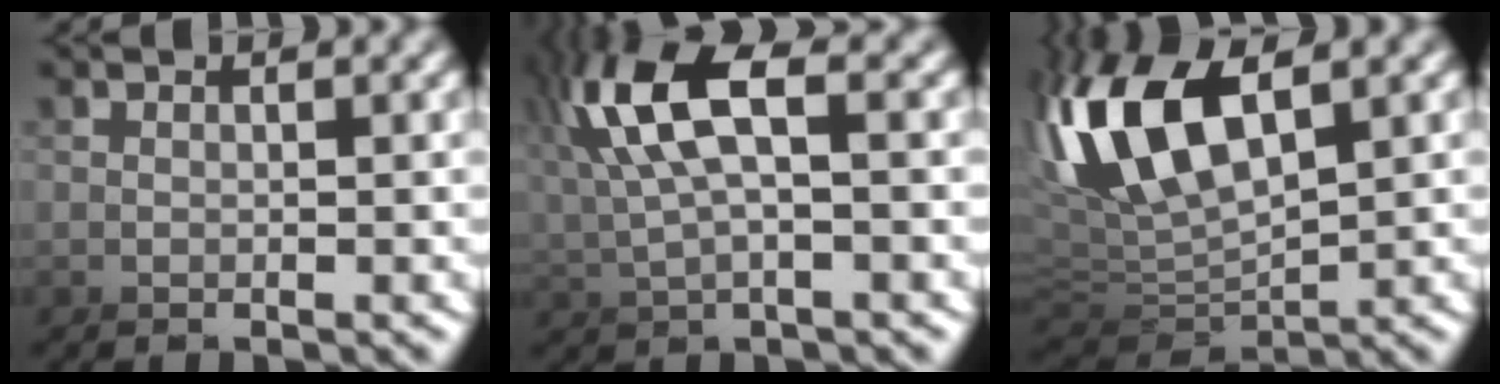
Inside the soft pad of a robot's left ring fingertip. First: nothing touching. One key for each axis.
{"total": 3.1, "fx": 1.7, "fy": 1.1, "fz": 2.4, "tx": -0.103, "ty": 0.017, "tz": 0.018}
{"total": 7.2, "fx": 2.6, "fy": 4.3, "fz": 5.2, "tx": -0.179, "ty": 0.009, "tz": 0.031}